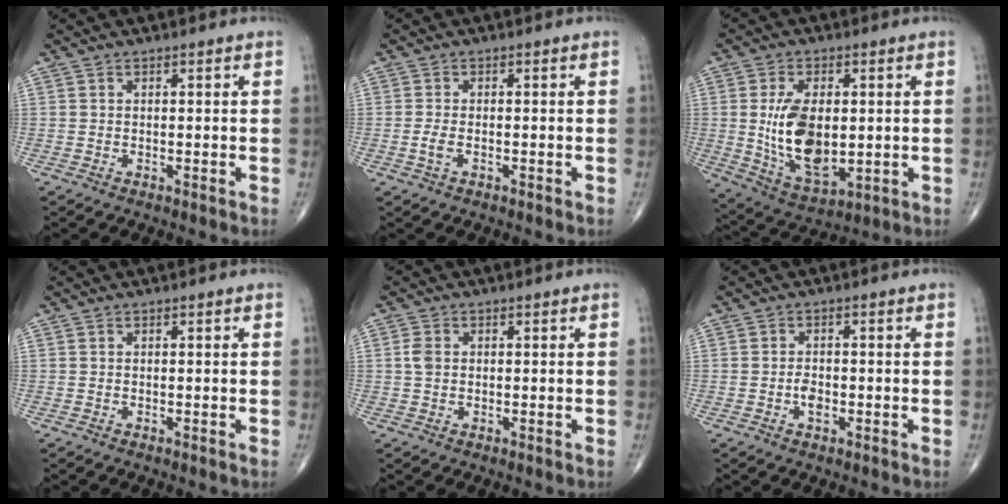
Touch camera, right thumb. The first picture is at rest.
{"total": 1.8, "force": [-0.6, 1.0, 1.4], "torque": [-0.034, 0.003, -0.014]}
{"total": 14.3, "force": [0.4, 7.7, 12.0], "torque": [-0.208, -0.016, 0.022]}
{"total": 0.0}
{"total": 2.2, "force": [0.2, 1.6, 1.4], "torque": [-0.029, 0.002, 0.003]}
{"total": 2.5, "force": [-0.7, 1.5, 1.8], "torque": [-0.027, 0.004, -0.014]}